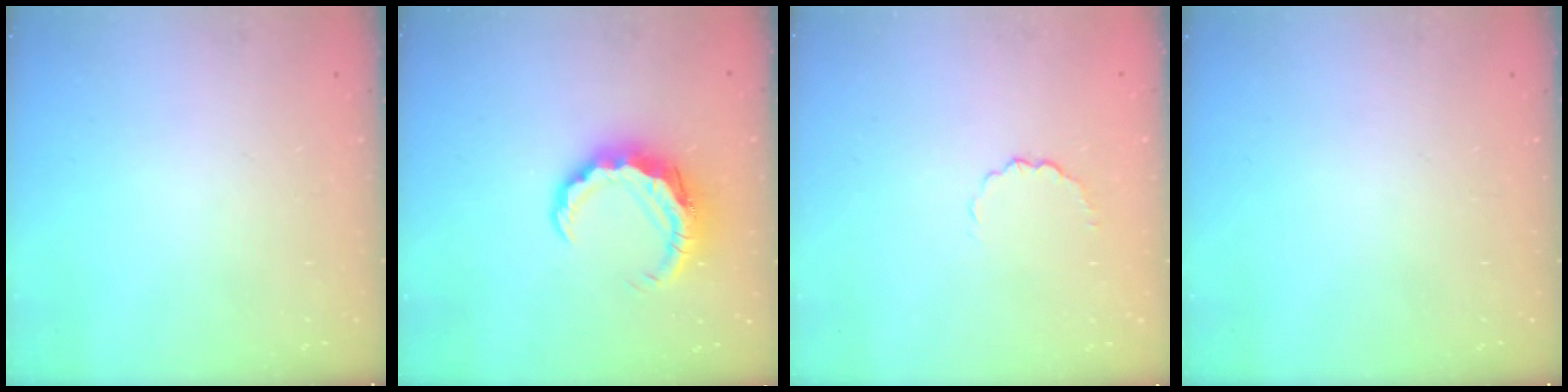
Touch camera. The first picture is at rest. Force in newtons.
{"total": 9.4, "press": 9.3, "slide": 1.5}
{"total": 3.5, "press": 3.3, "slide": 1.3}
{"total": 0.0}